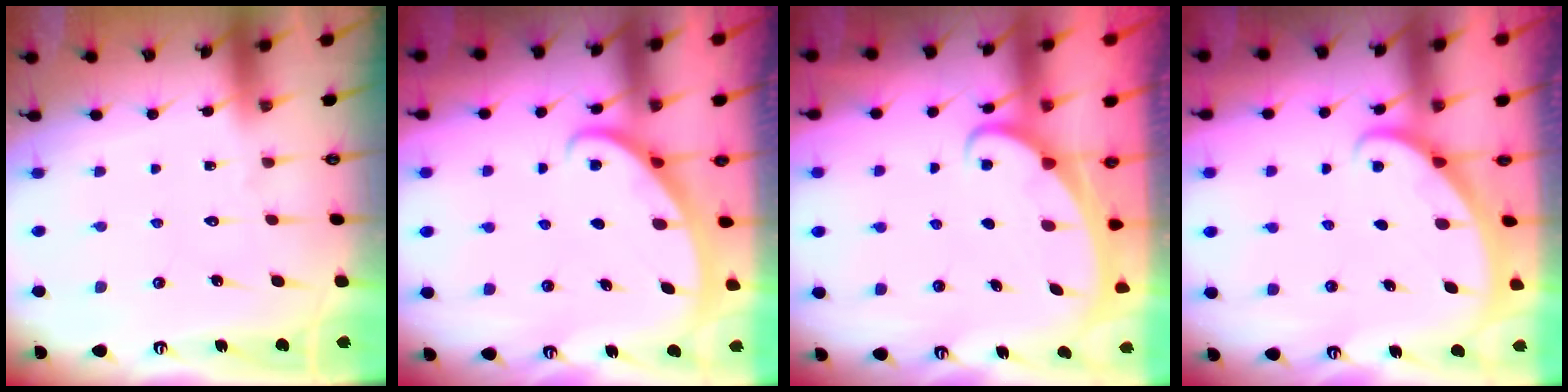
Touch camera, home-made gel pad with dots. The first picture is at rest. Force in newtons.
{"total": 2.7, "press": 2.7, "slide": 0.1}
{"total": 2.0, "press": 2.0, "slide": 0.3}
{"total": 1.6, "press": 1.6, "slide": 0.0}